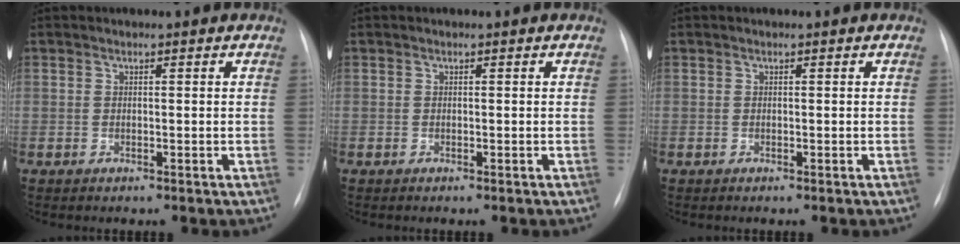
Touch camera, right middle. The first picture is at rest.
{"total": 0.0}
{"total": 0.0}